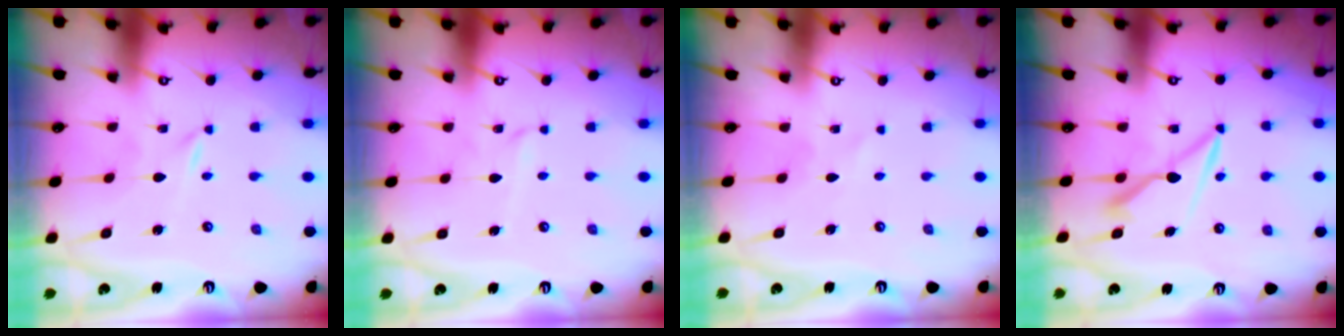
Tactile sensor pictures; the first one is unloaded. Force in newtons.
{"total": 2.4, "press": 2.4, "slide": 0.3}
{"total": 0.6, "press": 0.6, "slide": 0.1}
{"total": 9.3, "press": 9.2, "slide": 1.2}